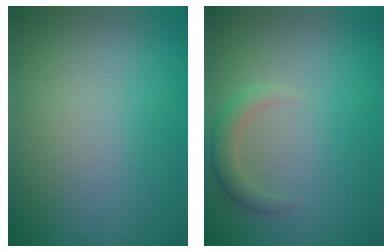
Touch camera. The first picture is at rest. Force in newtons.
{"total": 2.0, "press": 2.0, "slide": 0.2}